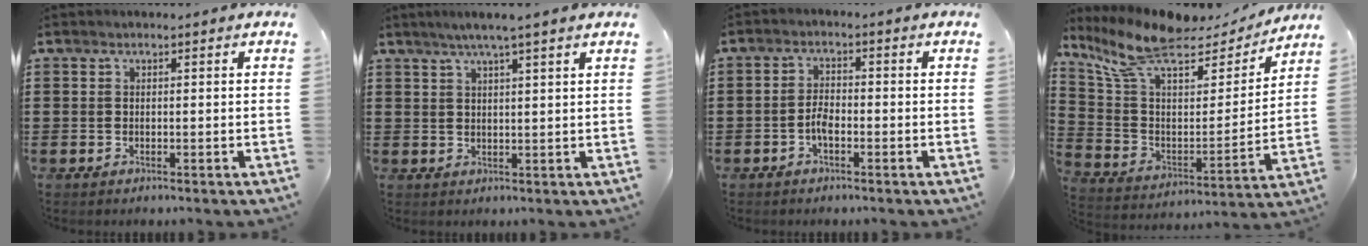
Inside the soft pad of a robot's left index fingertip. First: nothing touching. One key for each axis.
{"total": 3.5, "fx": 2.6, "fy": -0.6, "fz": 2.3, "tx": -0.049, "ty": -0.003, "tz": 0.045}
{"total": 3.0, "fx": -1.2, "fy": 1.0, "fz": 2.5, "tx": -0.061, "ty": -0.002, "tz": -0.027}
{"total": 10.5, "fx": 8.0, "fy": 3.6, "fz": 5.8, "tx": -0.151, "ty": -0.045, "tz": 0.139}